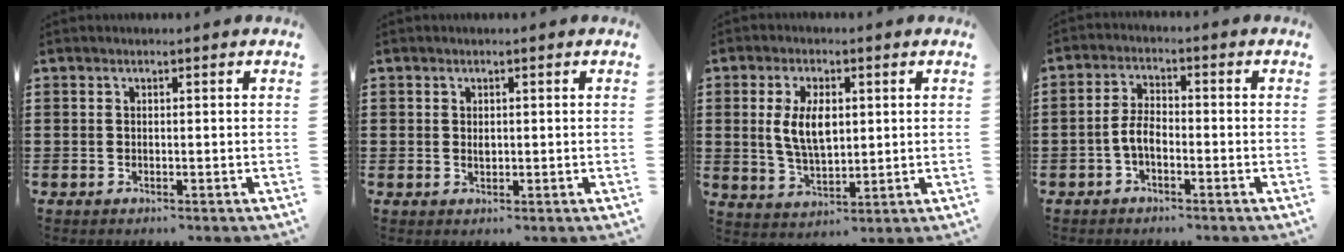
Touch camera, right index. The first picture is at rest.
{"total": 1.0, "force": [0.2, 0.8, 0.6], "torque": [-0.014, 0.005, 0.004]}
{"total": 7.1, "force": [1.1, 3.7, 6.0], "torque": [-0.120, 0.005, 0.016]}
{"total": 3.9, "force": [-1.5, 1.8, 3.1], "torque": [-0.077, -0.001, -0.035]}